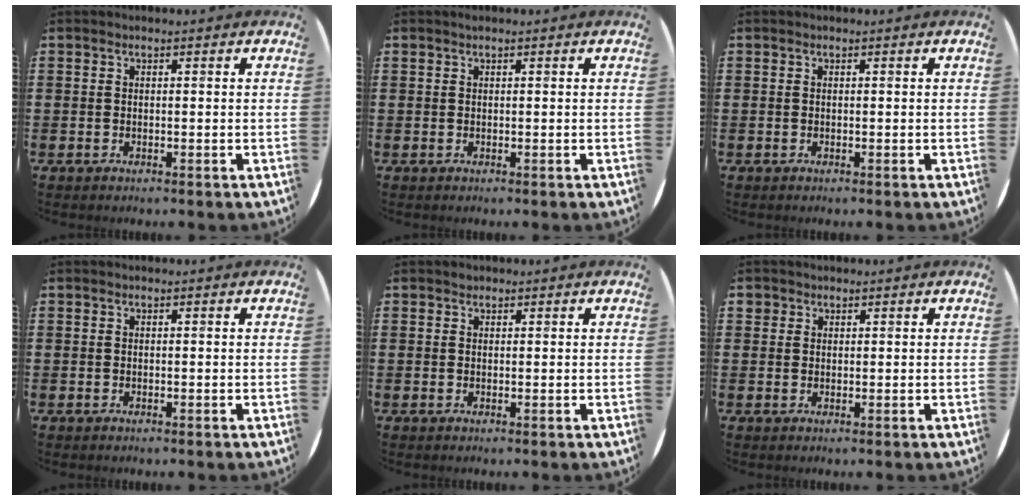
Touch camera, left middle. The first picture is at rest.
{"total": 0.0}
{"total": 0.0}
{"total": 0.0}
{"total": 0.5, "force": [0.4, 0.3, 0.0], "torque": [0.009, 0.000, 0.006]}
{"total": 1.2, "force": [1.0, 0.8, 0.0], "torque": [0.007, 0.000, 0.018]}